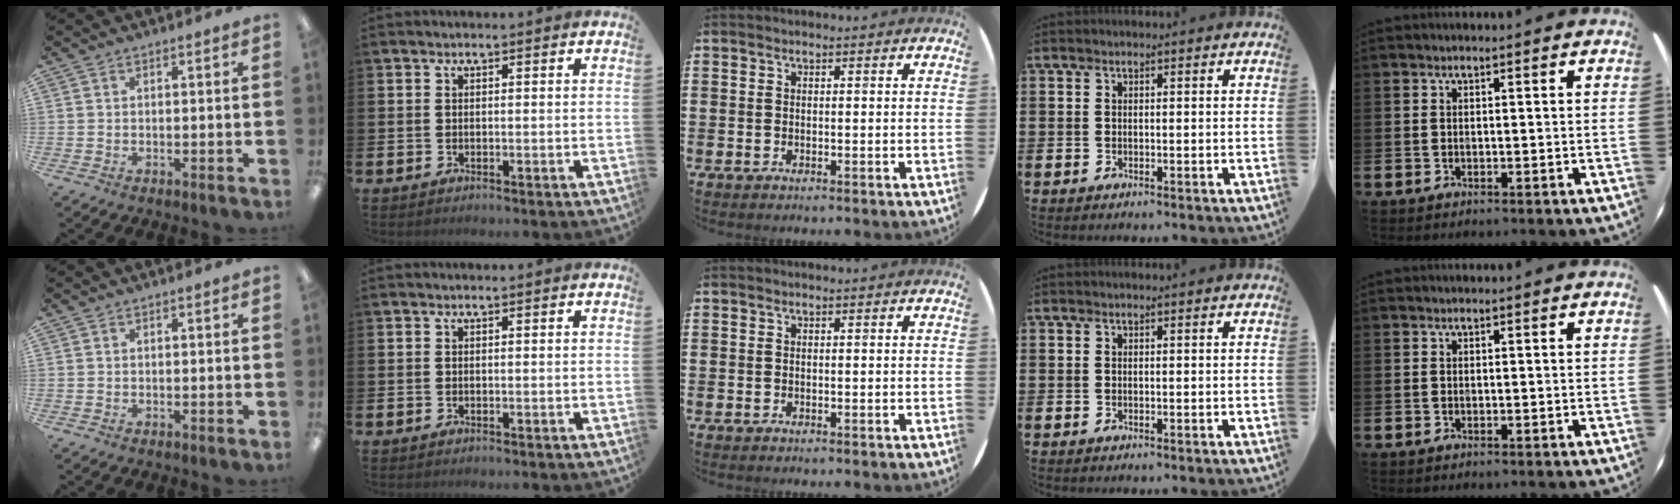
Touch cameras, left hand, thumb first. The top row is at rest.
{}